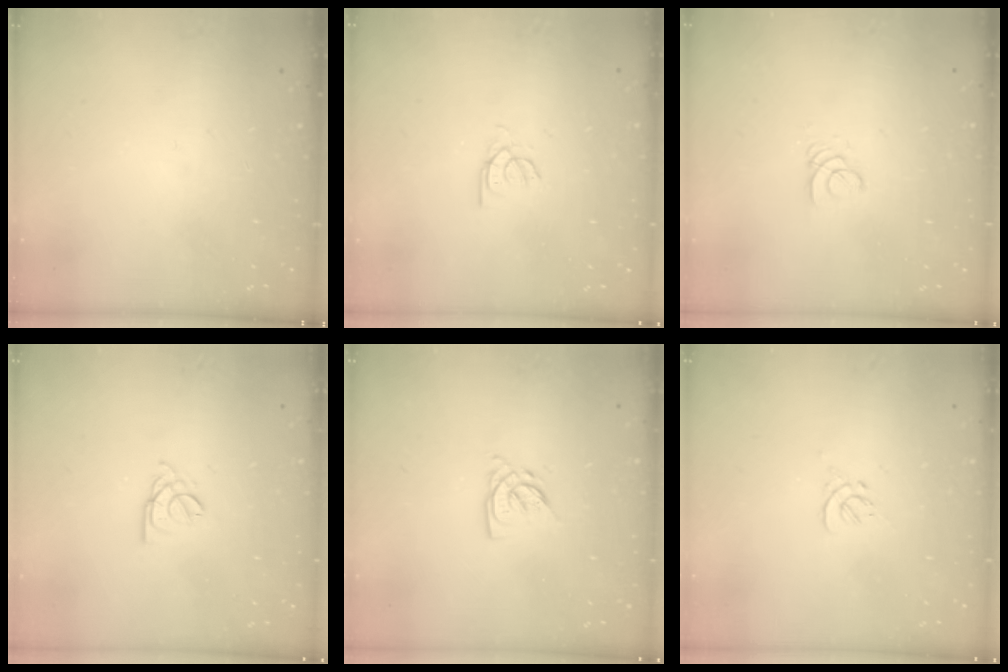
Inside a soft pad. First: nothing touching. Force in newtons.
{"total": 2.4, "press": 2.4, "slide": 0.2}
{"total": 1.8, "press": 1.8, "slide": 0.2}
{"total": 2.8, "press": 2.7, "slide": 0.5}
{"total": 4.7, "press": 4.7, "slide": 0.2}
{"total": 0.0}